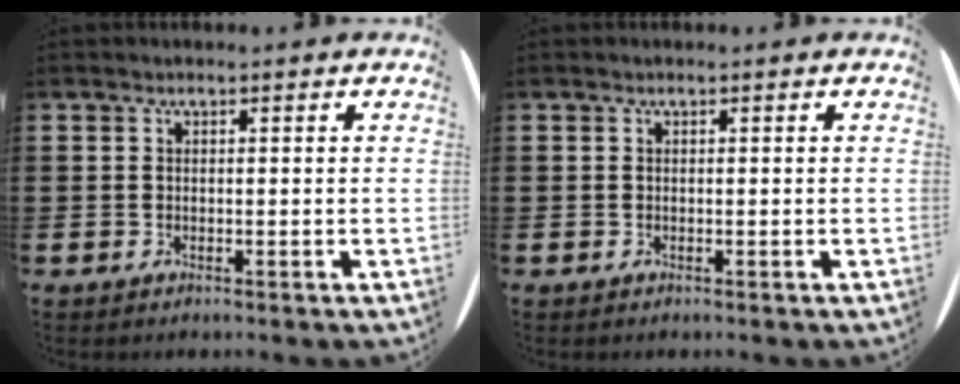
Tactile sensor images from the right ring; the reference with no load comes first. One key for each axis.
{"total": 0.0}